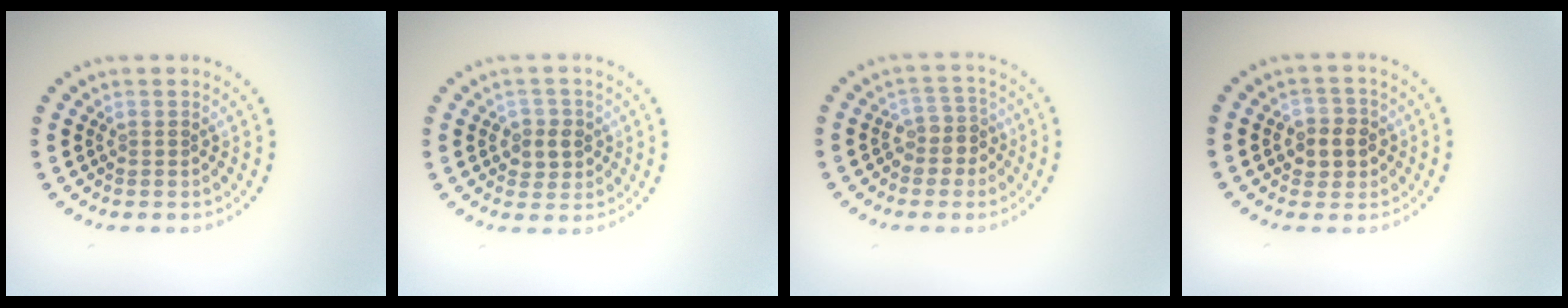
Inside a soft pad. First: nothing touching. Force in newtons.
{"total": 2.2, "press": 2.1, "slide": 0.7}
{"total": 2.5, "press": 2.2, "slide": 1.2}
{"total": 2.7, "press": 2.6, "slide": 0.7}